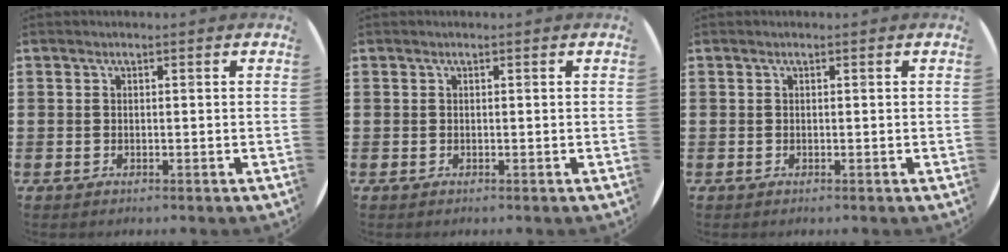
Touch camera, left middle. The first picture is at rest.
{"total": 0.0}
{"total": 0.0}